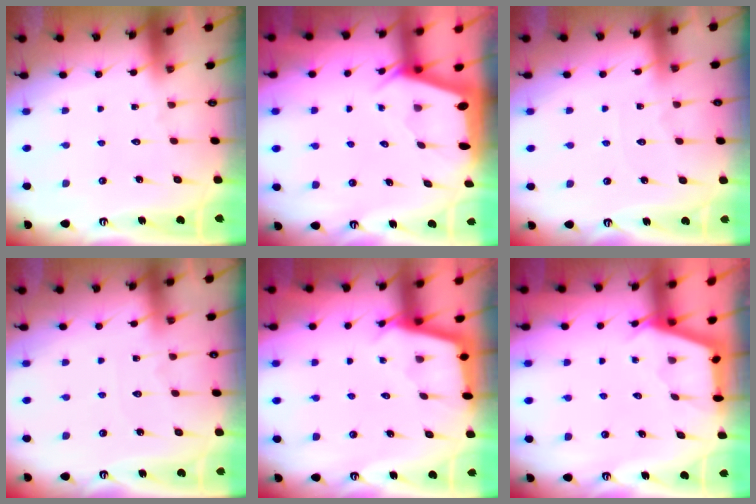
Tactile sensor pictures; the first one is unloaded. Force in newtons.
{"total": 1.9, "press": 1.9, "slide": 0.3}
{"total": 4.5, "press": 4.5, "slide": 0.5}
{"total": 3.5, "press": 3.5, "slide": 0.5}
{"total": 2.9, "press": 2.9, "slide": 0.3}
{"total": 2.8, "press": 2.8, "slide": 0.3}